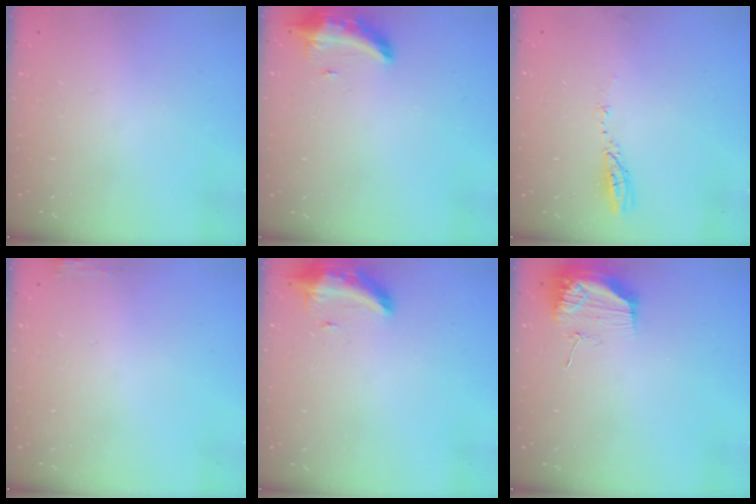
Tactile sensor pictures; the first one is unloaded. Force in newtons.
{"total": 8.2, "press": 8.1, "slide": 1.6}
{"total": 3.5, "press": 3.5, "slide": 0.1}
{"total": 2.7, "press": 2.6, "slide": 0.8}
{"total": 8.3, "press": 8.2, "slide": 1.5}
{"total": 11.7, "press": 11.6, "slide": 1.0}